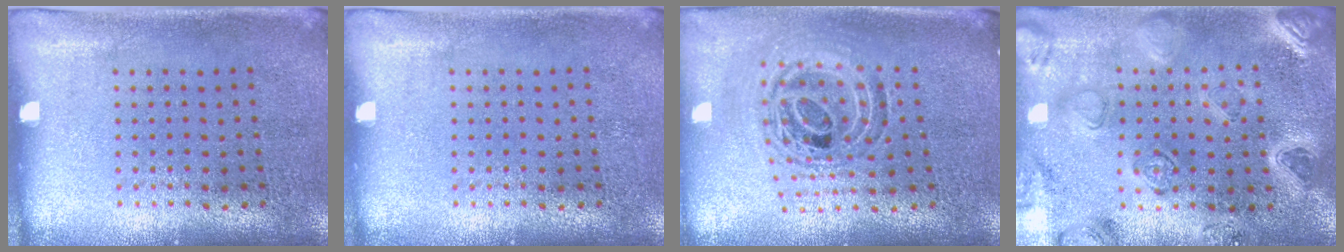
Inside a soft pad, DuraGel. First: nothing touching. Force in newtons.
{"total": 0.0}
{"total": 1.1, "press": 1.0, "slide": 0.4}
{"total": 2.2, "press": 2.2, "slide": 0.3}